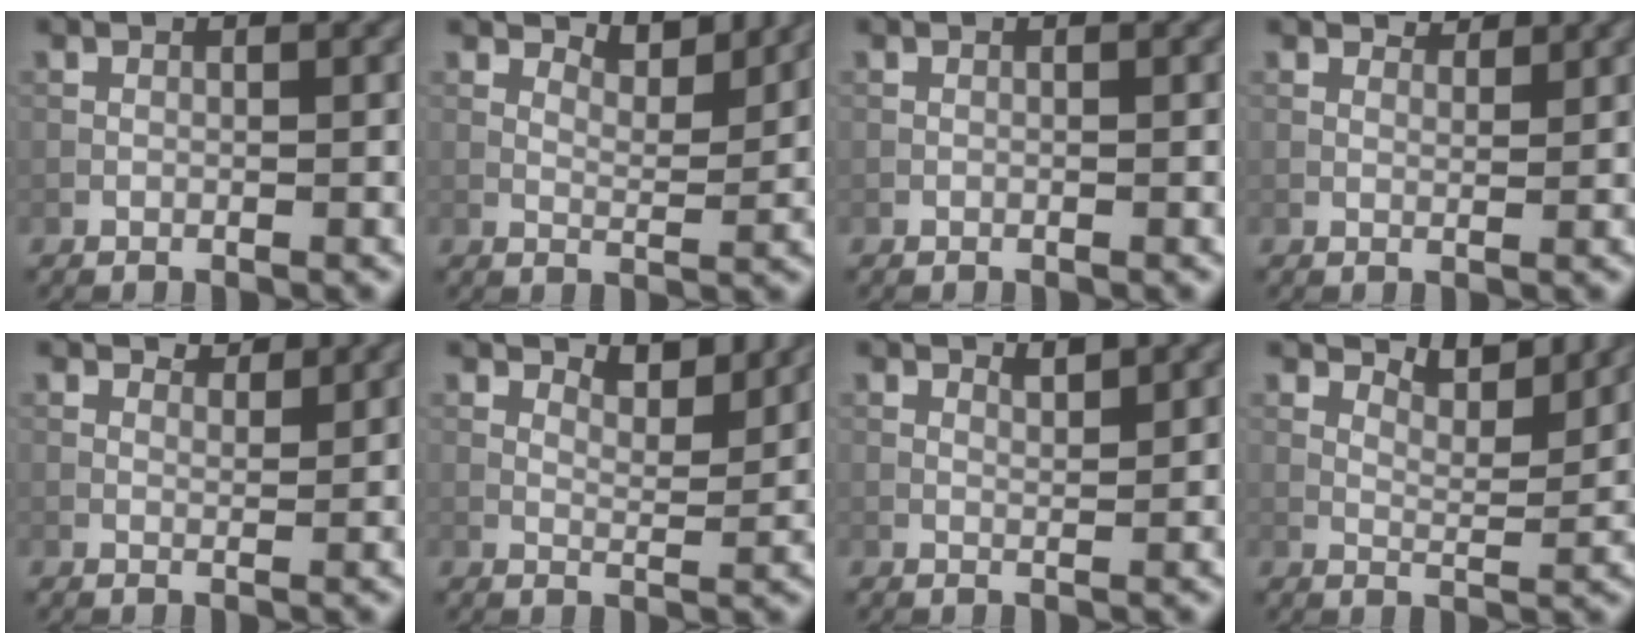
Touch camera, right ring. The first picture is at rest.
{"total": 3.6, "force": [3.2, 0.8, 1.3], "torque": [-0.031, -0.011, 0.044]}
{"total": 0.0}
{"total": 1.8, "force": [1.7, 0.5, 0.5], "torque": [-0.016, -0.003, 0.024]}
{"total": 1.9, "force": [1.8, 0.5, 0.6], "torque": [-0.016, -0.004, 0.026]}
{"total": 3.4, "force": [2.9, 1.0, 1.6], "torque": [-0.033, -0.012, 0.039]}
{"total": 1.2, "force": [1.1, 0.1, 0.6], "torque": [-0.013, -0.002, 0.019]}
{"total": 4.4, "force": [3.9, 0.9, 1.8], "torque": [-0.042, -0.009, 0.056]}